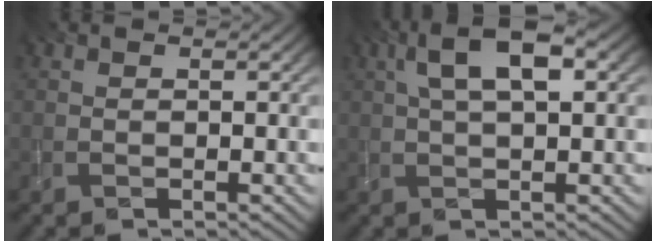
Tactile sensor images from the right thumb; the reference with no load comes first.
{"total": 7.3, "force": [2.2, 2.6, 6.5], "torque": [-0.122, 0.016, 0.037]}